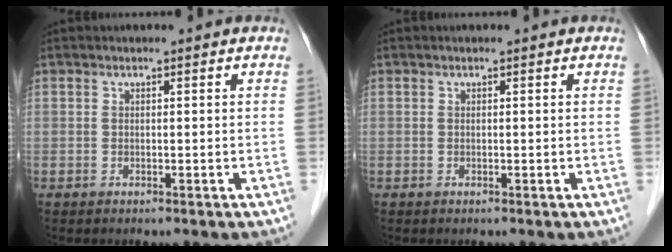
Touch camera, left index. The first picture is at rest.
{"total": 0.0}